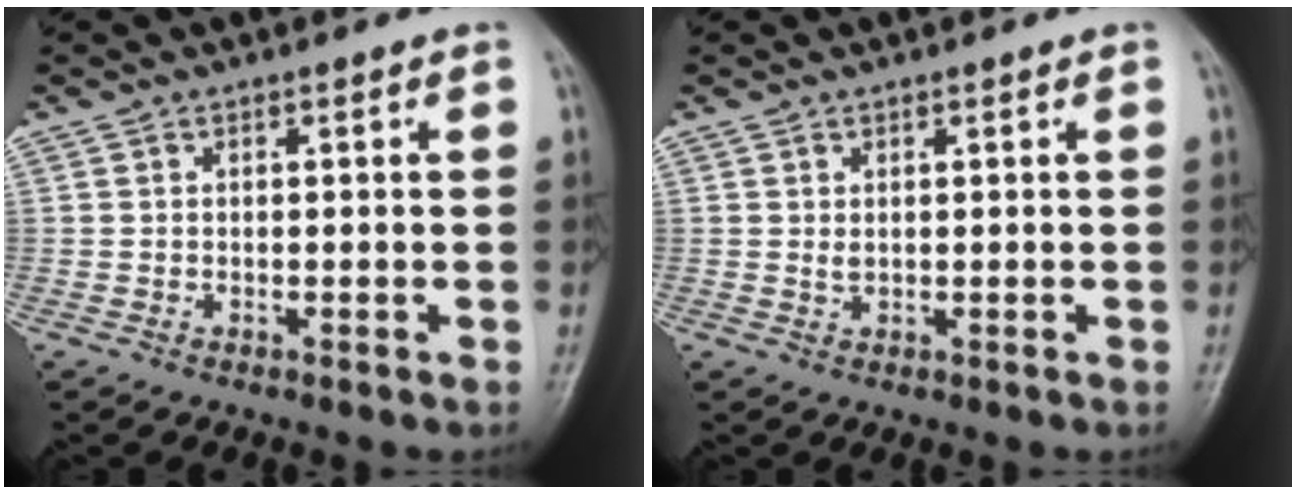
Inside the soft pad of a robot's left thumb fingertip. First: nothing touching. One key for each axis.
{"total": 1.3, "fx": 0.6, "fy": 0.6, "fz": 0.9, "tx": -0.013, "ty": -0.003, "tz": 0.013}